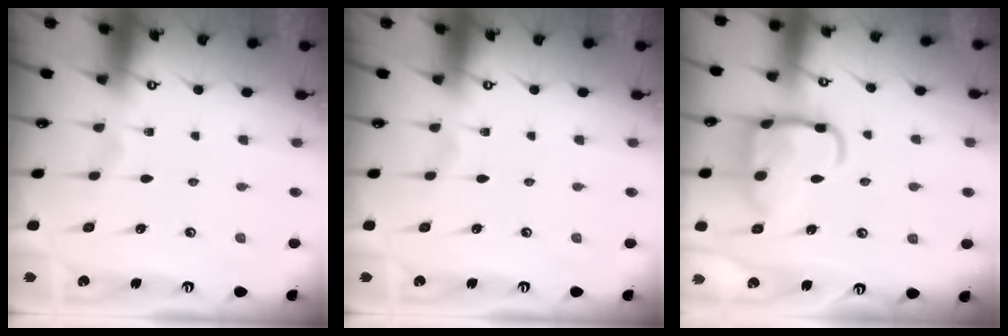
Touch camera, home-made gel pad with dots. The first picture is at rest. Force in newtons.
{"total": 0.0}
{"total": 15.5, "press": 15.4, "slide": 1.3}